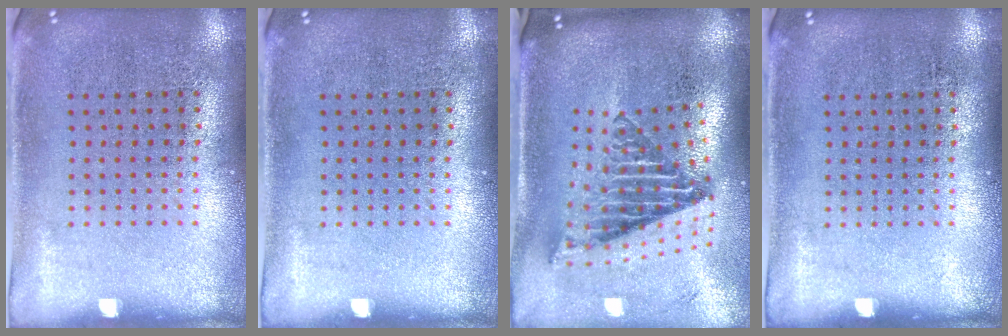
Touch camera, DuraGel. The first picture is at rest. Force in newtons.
{"total": 0.0}
{"total": 2.8, "press": 1.7, "slide": 2.2}
{"total": 0.0}